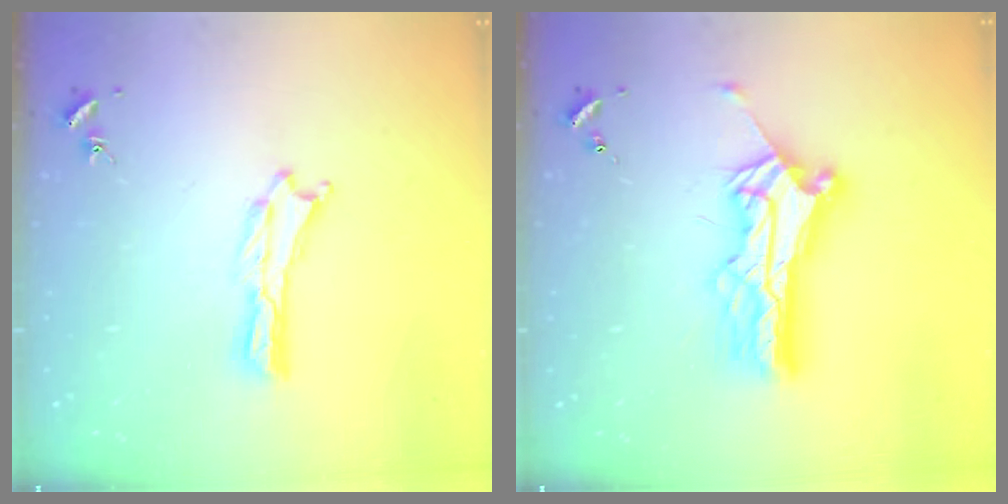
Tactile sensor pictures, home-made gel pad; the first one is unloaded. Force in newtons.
{"total": 10.8, "press": 10.8, "slide": 0.9}